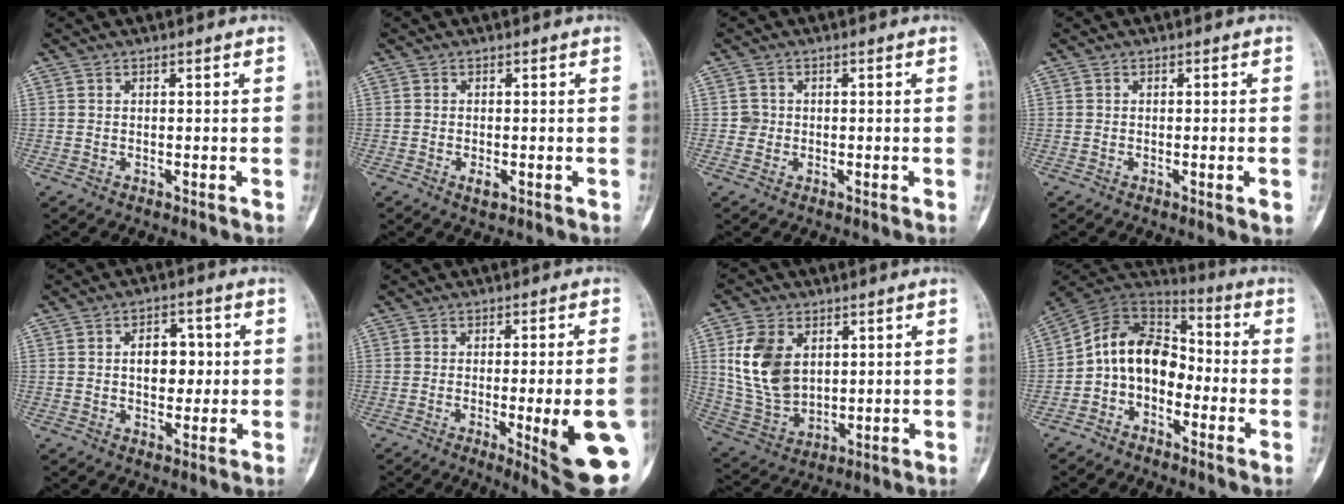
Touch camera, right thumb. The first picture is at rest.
{"total": 1.7, "force": [-0.6, 1.0, 1.3], "torque": [-0.021, -0.001, -0.008]}
{"total": 1.1, "force": [-0.3, 1.0, 0.2], "torque": [0.009, 0.005, -0.008]}
{"total": 2.2, "force": [-0.6, 0.4, 2.1], "torque": [-0.027, -0.002, -0.005]}
{"total": 6.5, "force": [0.5, 4.2, 4.9], "torque": [-0.042, 0.008, 0.005]}
{"total": 15.8, "force": [-4.0, 3.0, 15.0], "torque": [-0.150, -0.004, -0.035]}
{"total": 12.6, "force": [3.5, 8.0, 9.1], "torque": [-0.171, -0.013, 0.083]}
{"total": 12.5, "force": [-3.0, 9.4, 7.6], "torque": [-0.110, 0.071, -0.070]}